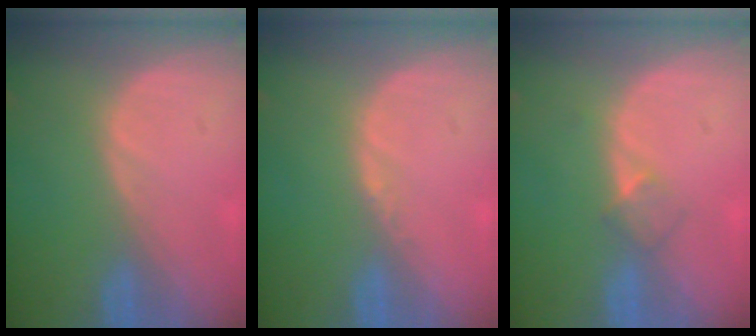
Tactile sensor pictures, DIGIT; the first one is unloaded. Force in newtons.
{"total": 0.6, "press": 0.5, "slide": 0.4}
{"total": 2.3, "press": 2.0, "slide": 1.1}